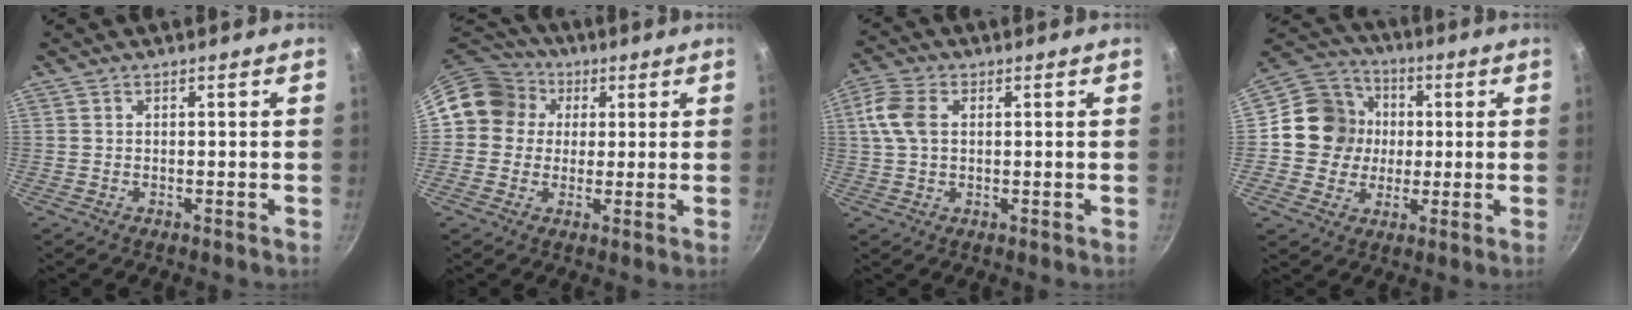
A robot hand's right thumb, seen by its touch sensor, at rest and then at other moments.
{"total": 11.4, "force": [2.3, 10.4, 3.9], "torque": [-0.039, 0.023, 0.020]}
{"total": 6.9, "force": [1.3, 4.4, 5.1], "torque": [-0.107, 0.010, 0.019]}
{"total": 13.1, "force": [0.5, 12.3, 4.6], "torque": [-0.047, 0.024, -0.007]}